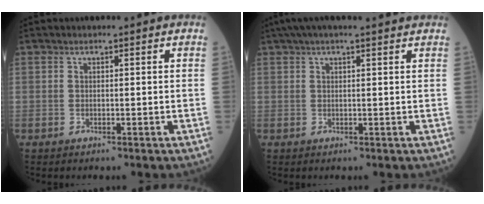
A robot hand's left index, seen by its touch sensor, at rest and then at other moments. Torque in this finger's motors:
{"motor_torque": [1.21, -0.94, 0.16, 0.06]}